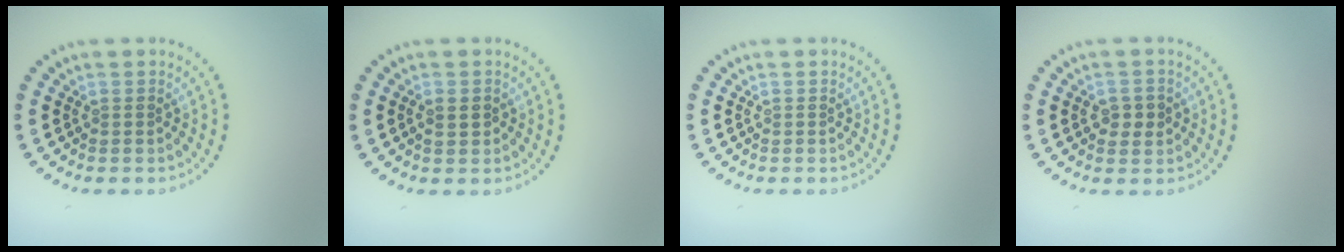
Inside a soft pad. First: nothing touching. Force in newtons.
{"total": 1.1, "press": 1.1, "slide": 0.2}
{"total": 0.0}
{"total": 2.0, "press": 2.0, "slide": 0.1}